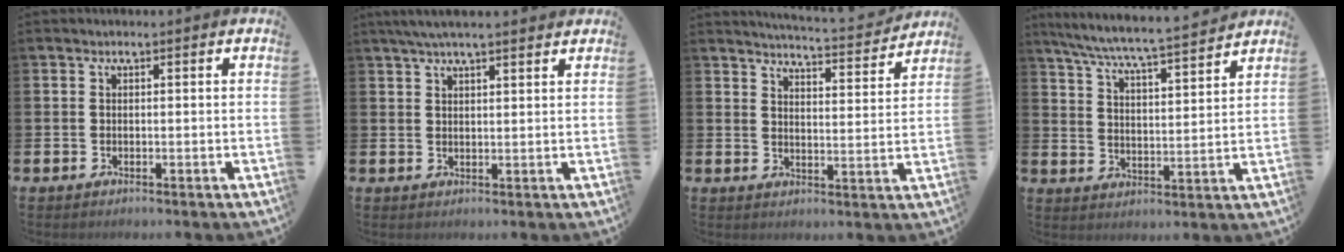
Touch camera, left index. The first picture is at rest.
{"total": 3.9, "force": [3.4, 0.4, 1.9], "torque": [-0.044, -0.002, 0.062]}
{"total": 4.9, "force": [4.9, -0.2, 0.5], "torque": [-0.013, -0.043, 0.080]}
{"total": 7.0, "force": [6.6, -0.1, 2.2], "torque": [-0.068, -0.050, 0.114]}